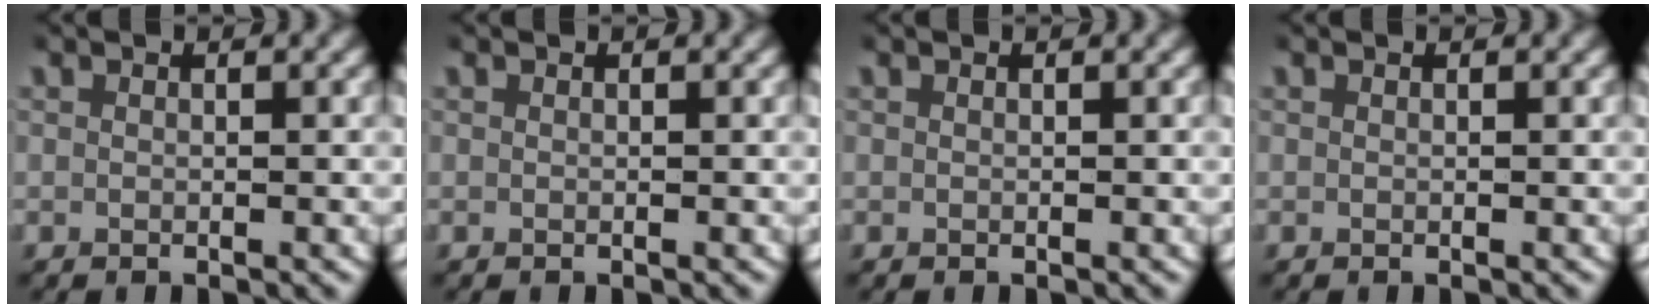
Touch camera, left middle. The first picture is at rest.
{"total": 0.0}
{"total": 0.0}
{"total": 0.0}